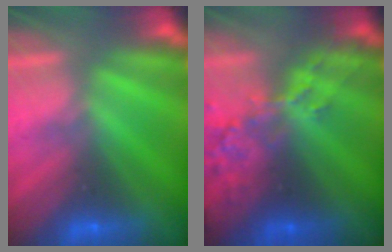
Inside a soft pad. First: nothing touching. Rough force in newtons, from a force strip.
{"total": 9.3}